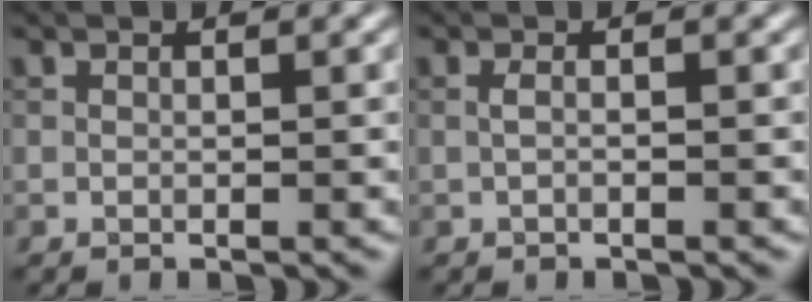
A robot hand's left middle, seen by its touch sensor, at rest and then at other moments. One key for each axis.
{"total": 0.7, "fx": -0.3, "fy": 0.1, "fz": 0.6, "tx": -0.014, "ty": 0.000, "tz": -0.007}